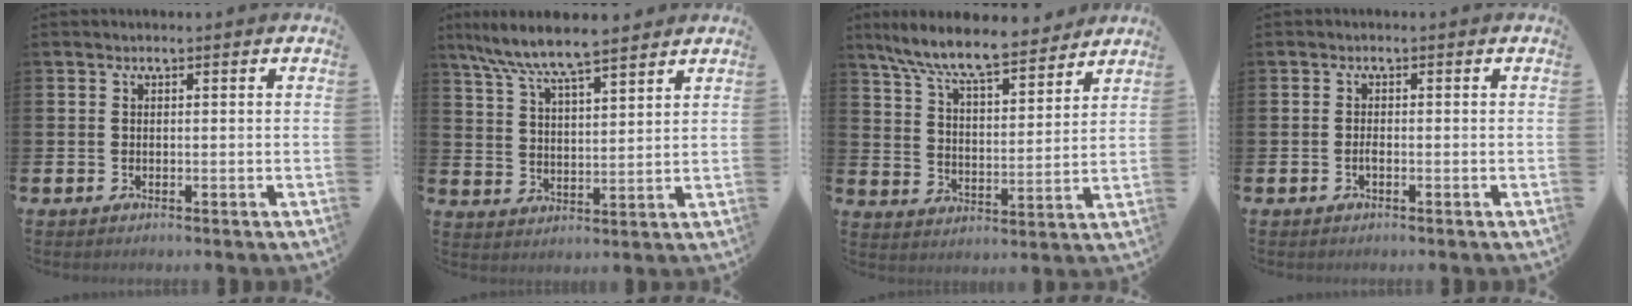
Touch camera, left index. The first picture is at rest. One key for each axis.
{"total": 7.9, "fx": 7.2, "fy": 0.9, "fz": 2.9, "tx": -0.082, "ty": -0.036, "tz": 0.130}
{"total": 9.5, "fx": 8.6, "fy": 1.5, "fz": 3.7, "tx": -0.097, "ty": -0.055, "tz": 0.150}
{"total": 0.7, "fx": -0.4, "fy": 0.1, "fz": 0.6, "tx": -0.006, "ty": -0.006, "tz": -0.008}